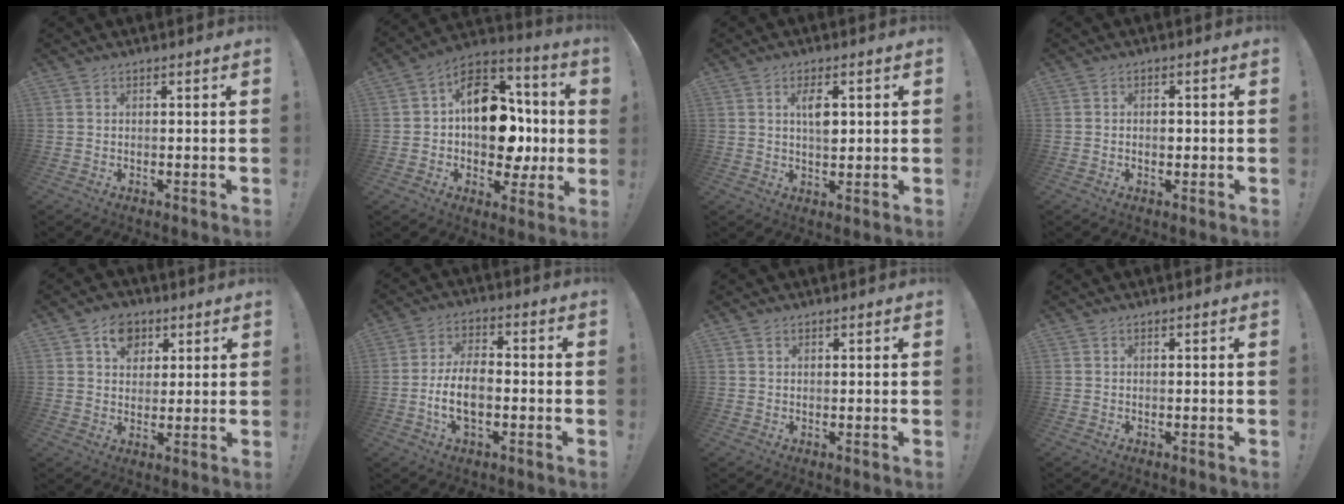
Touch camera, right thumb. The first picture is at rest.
{"total": 18.5, "force": [1.3, 13.3, 12.9], "torque": [-0.187, 0.010, 0.032]}
{"total": 5.8, "force": [1.3, 2.6, 5.0], "torque": [-0.076, -0.004, 0.018]}
{"total": 1.9, "force": [-0.6, 1.2, 1.4], "torque": [-0.016, 0.002, -0.013]}
{"total": 7.8, "force": [3.5, 6.4, 2.8], "torque": [-0.029, -0.013, 0.065]}
{"total": 9.9, "force": [-2.9, 5.1, 8.0], "torque": [-0.148, 0.008, -0.051]}
{"total": 0.9, "force": [0.7, 0.5, 0.1], "torque": [0.006, -0.003, 0.012]}
{"total": 0.0}